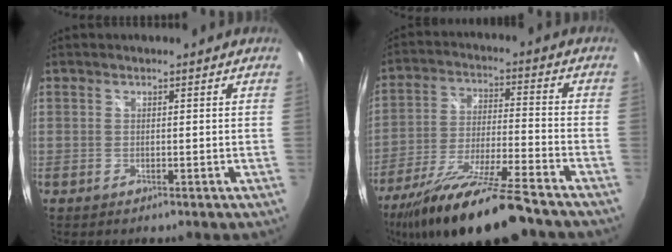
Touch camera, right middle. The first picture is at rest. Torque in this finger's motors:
{"motor_torque": [1.20, -0.94, 0.69, 0.20]}